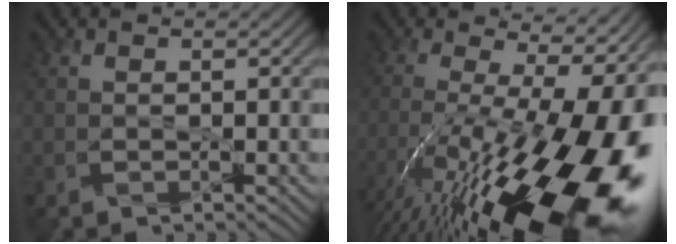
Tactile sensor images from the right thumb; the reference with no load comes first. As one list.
[{"total": 21.4, "force": [-7.9, 7.2, 18.5], "torque": [-0.288, -0.028, -0.121]}]